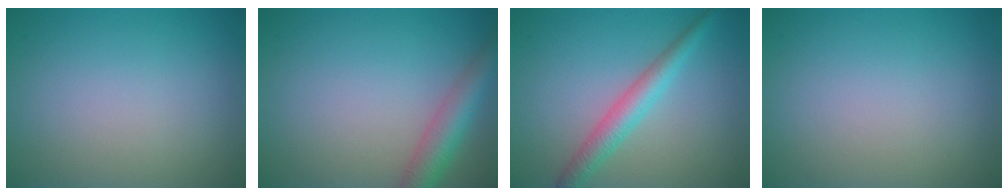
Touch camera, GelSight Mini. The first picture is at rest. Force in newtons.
{"total": 4.1, "press": 4.1, "slide": 0.2}
{"total": 3.1, "press": 3.1, "slide": 0.1}
{"total": 0.0}